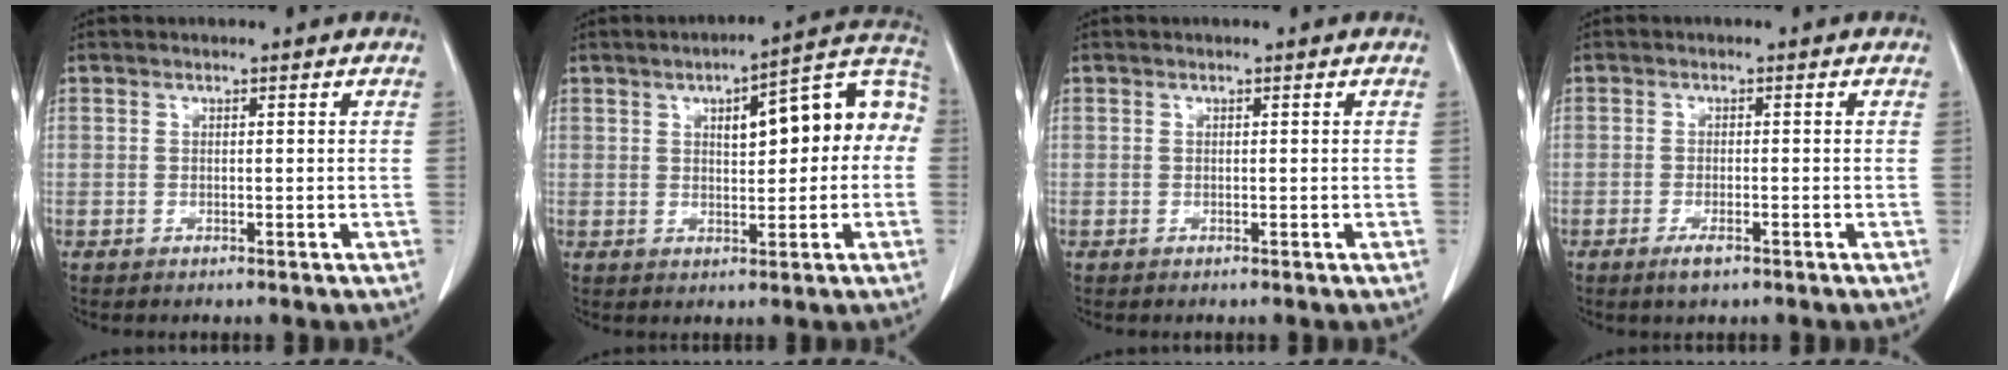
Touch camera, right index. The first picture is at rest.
{"total": 13.2, "force": [2.0, 4.1, 12.4], "torque": [-0.159, 0.046, 0.025]}
{"total": 0.0}
{"total": 2.3, "force": [-1.4, 0.5, 1.8], "torque": [-0.033, -0.003, -0.022]}